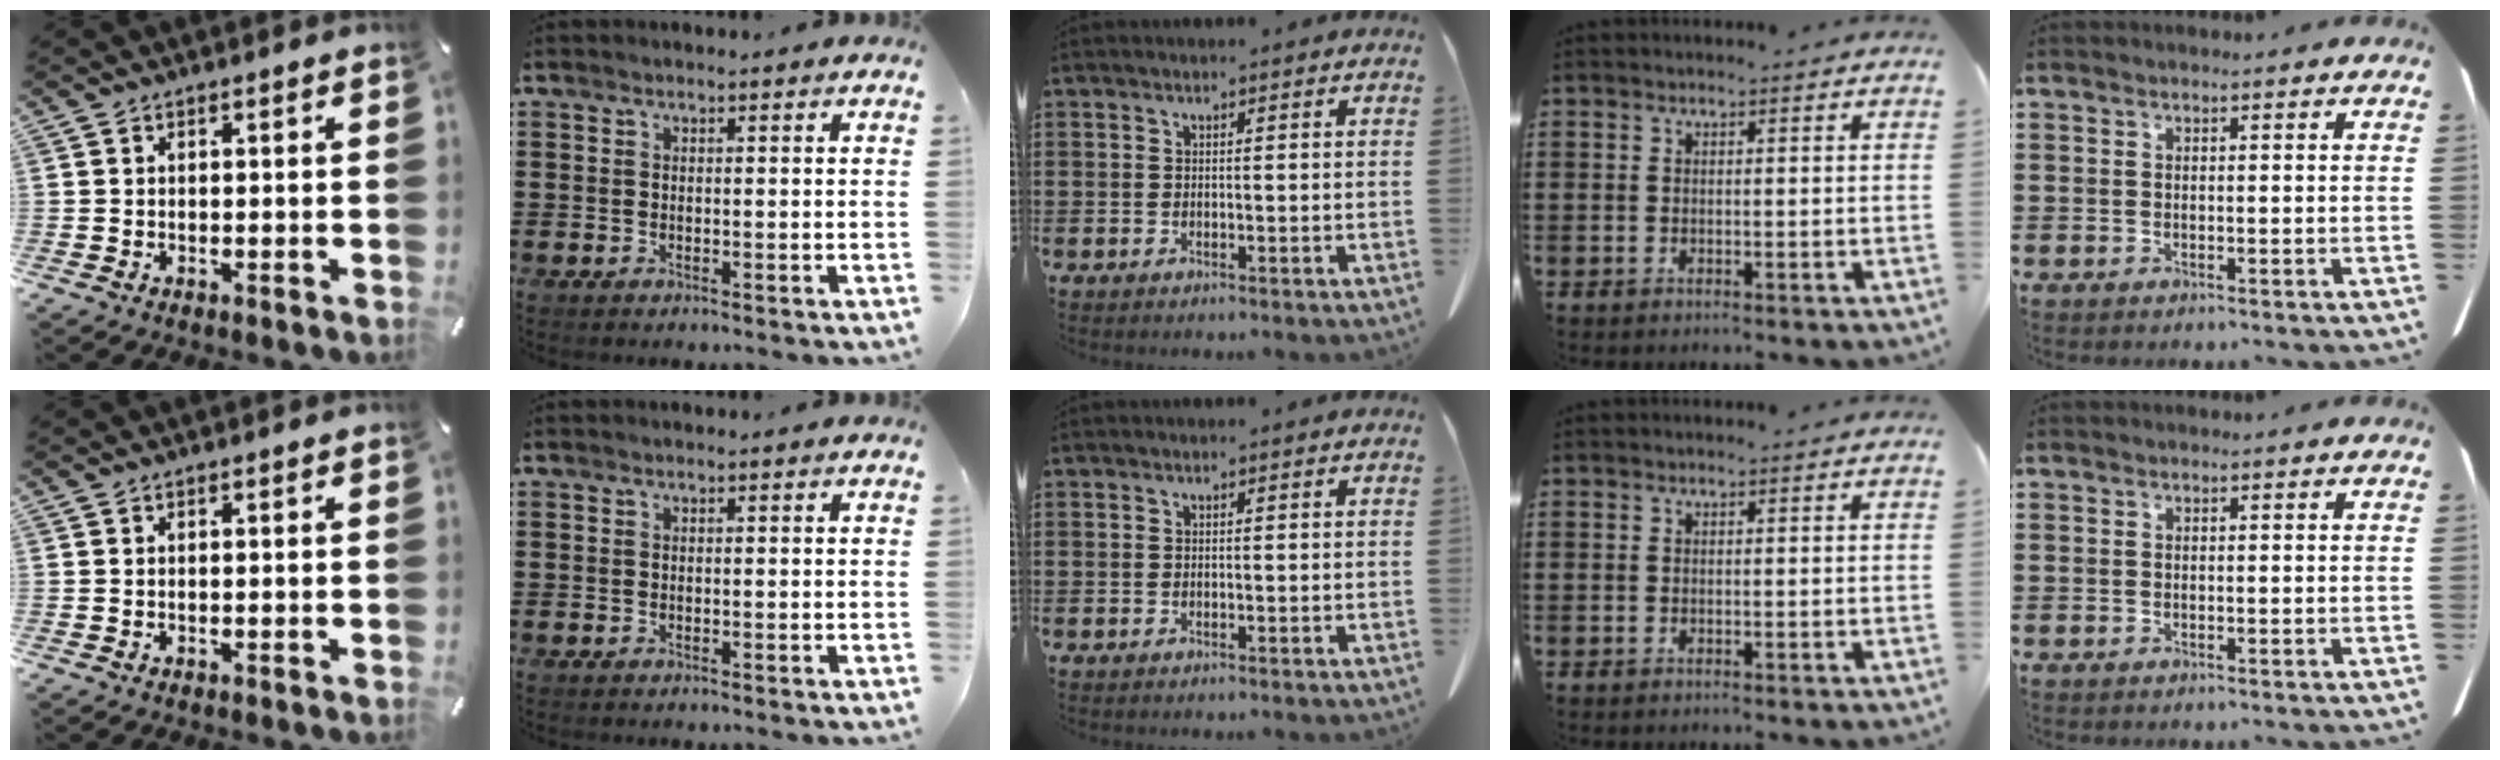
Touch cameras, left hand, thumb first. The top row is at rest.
{}